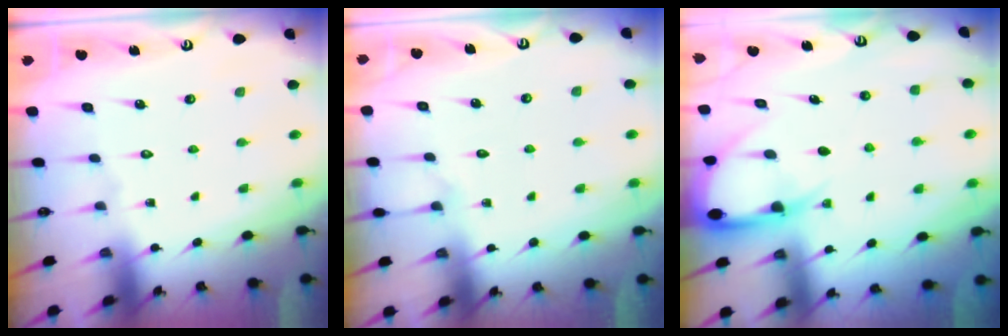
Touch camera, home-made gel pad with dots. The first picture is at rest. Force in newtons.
{"total": 4.0, "press": 4.0, "slide": 0.5}
{"total": 6.5, "press": 6.5, "slide": 0.7}